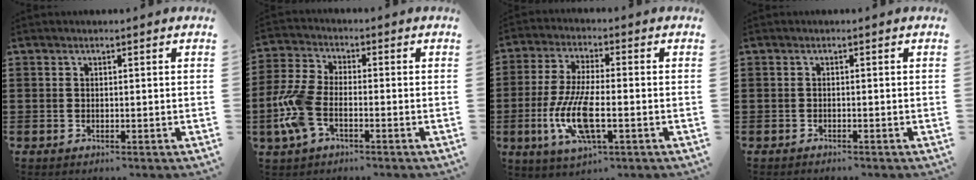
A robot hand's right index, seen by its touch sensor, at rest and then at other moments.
{"total": 7.9, "force": [-2.7, 4.2, 6.1], "torque": [-0.154, -0.001, -0.055]}
{"total": 10.4, "force": [-3.1, 3.5, 9.3], "torque": [-0.205, -0.015, -0.057]}
{"total": 0.6, "force": [-0.6, 0.0, 0.1], "torque": [-0.003, -0.002, -0.013]}